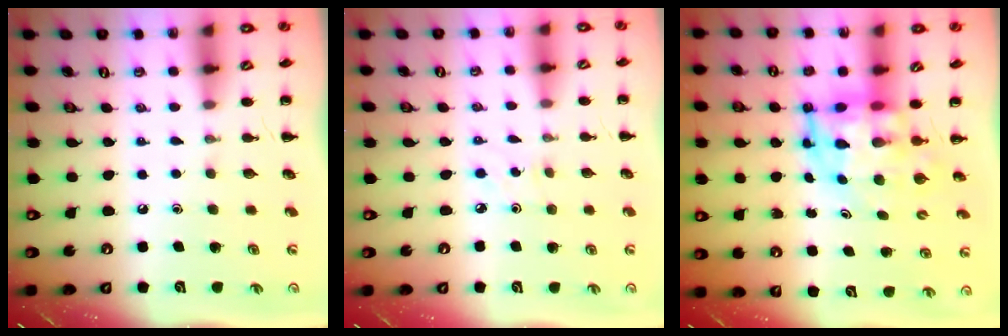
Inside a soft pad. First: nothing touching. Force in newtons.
{"total": 2.1, "press": 2.0, "slide": 0.7}
{"total": 7.0, "press": 6.6, "slide": 2.3}